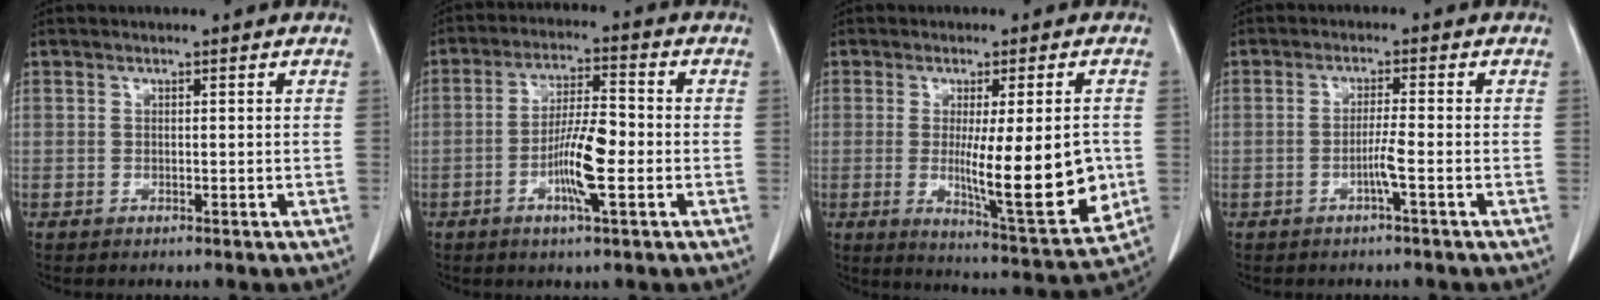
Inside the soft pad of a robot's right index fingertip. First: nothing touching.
{"total": 8.4, "force": [-2.4, 1.1, 8.0], "torque": [-0.150, 0.001, -0.047]}
{"total": 14.8, "force": [-1.2, 2.0, 14.6], "torque": [-0.209, -0.032, -0.009]}
{"total": 2.8, "force": [-1.2, -0.5, 2.4], "torque": [-0.047, -0.002, -0.025]}